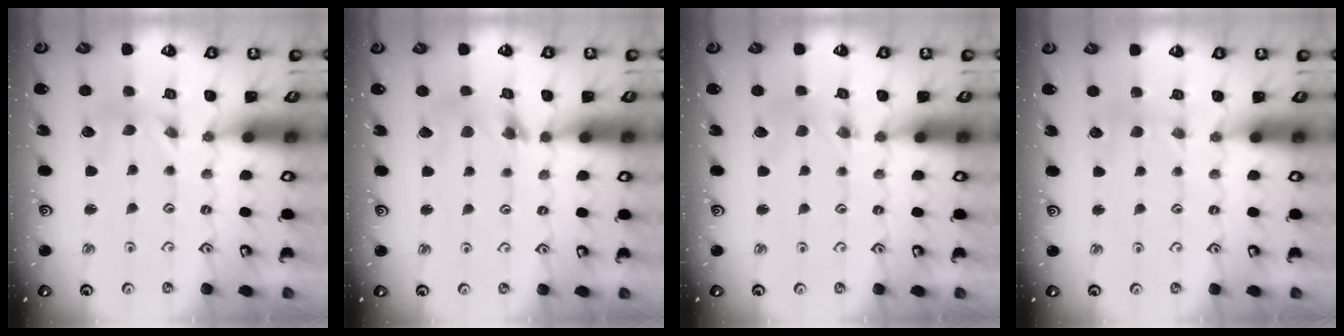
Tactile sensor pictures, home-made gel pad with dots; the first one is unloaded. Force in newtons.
{"total": 5.7, "press": 5.7, "slide": 0.4}
{"total": 0.8, "press": 0.8, "slide": 0.2}
{"total": 2.7, "press": 2.7, "slide": 0.4}